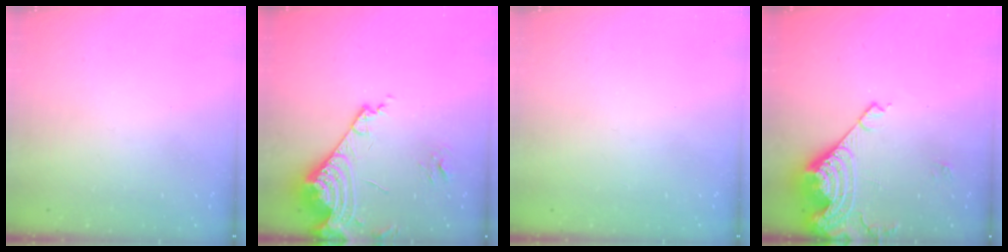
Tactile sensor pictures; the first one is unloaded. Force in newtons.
{"total": 17.8, "press": 17.8, "slide": 1.4}
{"total": 0.9, "press": 0.9, "slide": 0.1}
{"total": 12.9, "press": 12.8, "slide": 1.4}